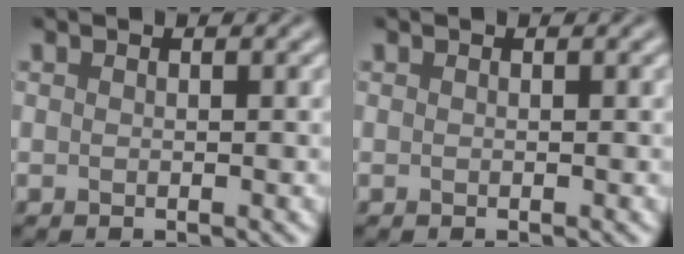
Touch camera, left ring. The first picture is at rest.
{"total": 0.0}